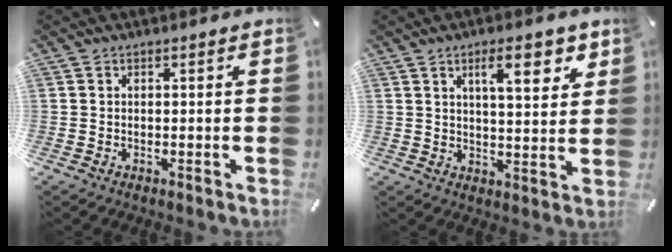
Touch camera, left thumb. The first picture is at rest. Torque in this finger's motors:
{"motor_torque": [1.63, 1.55, 0.78, -0.79, 0.27]}